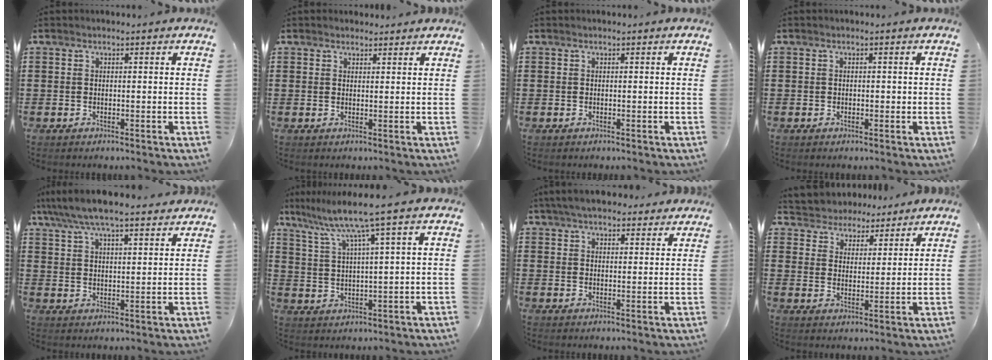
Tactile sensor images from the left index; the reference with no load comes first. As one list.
[{"total": 1.5, "force": [1.4, 0.5, 0.1], "torque": [-0.004, 0.002, 0.029]}, {"total": 0.0}, {"total": 0.6, "force": [0.1, 0.4, 0.4], "torque": [-0.010, 0.003, 0.001]}, {"total": 5.9, "force": [5.3, 0.8, 2.7], "torque": [-0.070, -0.018, 0.092]}, {"total": 6.7, "force": [4.4, -0.8, 5.0], "torque": [-0.116, -0.025, 0.069]}, {"total": 4.6, "force": [4.2, 1.1, 1.6], "torque": [-0.042, -0.003, 0.079]}, {"total": 4.1, "force": [3.8, 1.3, -0.7], "torque": [-0.012, -0.017, 0.067]}]